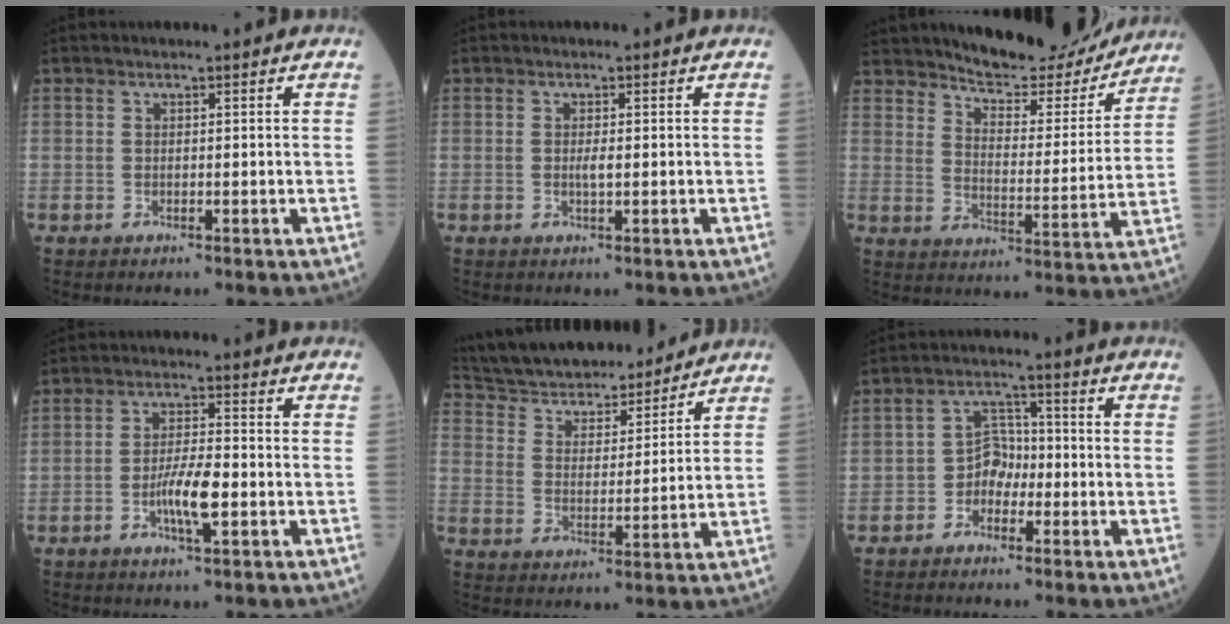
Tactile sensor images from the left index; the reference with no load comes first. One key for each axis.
{"total": 0.9, "fx": -0.1, "fy": 0.1, "fz": 0.9, "tx": -0.018, "ty": -0.006, "tz": -0.003}
{"total": 14.9, "fx": 14.0, "fy": 3.4, "fz": 3.9, "tx": -0.048, "ty": -0.030, "tz": 0.188}
{"total": 5.6, "fx": -2.0, "fy": 0.8, "fz": 5.2, "tx": -0.099, "ty": -0.006, "tz": -0.038}
{"total": 18.7, "fx": 17.0, "fy": 5.0, "fz": 6.1, "tx": -0.114, "ty": 0.019, "tz": 0.274}
{"total": 4.1, "fx": -2.0, "fy": 2.8, "fz": 2.3, "tx": -0.032, "ty": 0.008, "tz": -0.045}